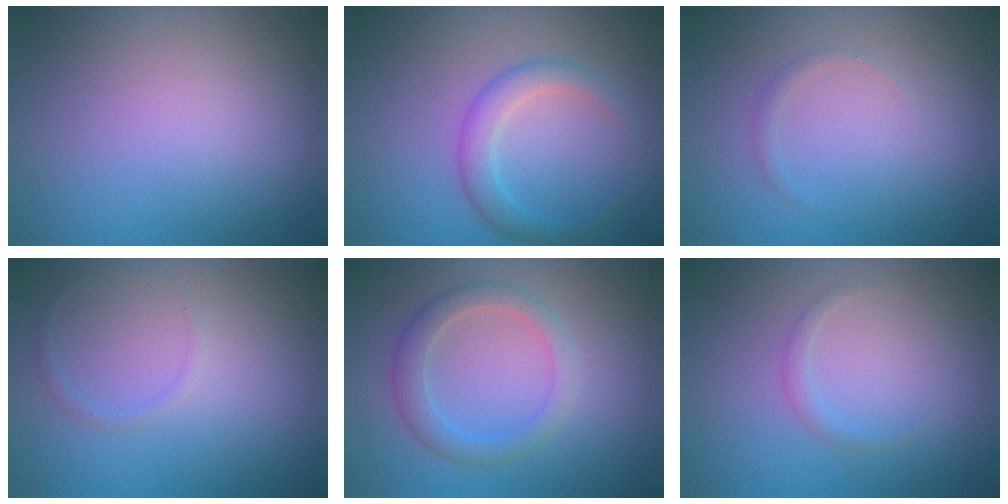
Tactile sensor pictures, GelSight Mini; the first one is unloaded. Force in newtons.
{"total": 2.8, "press": 2.7, "slide": 0.2}
{"total": 0.6, "press": 0.6, "slide": 0.0}
{"total": 0.6, "press": 0.6, "slide": 0.0}
{"total": 2.6, "press": 2.6, "slide": 0.1}
{"total": 0.9, "press": 0.9, "slide": 0.0}